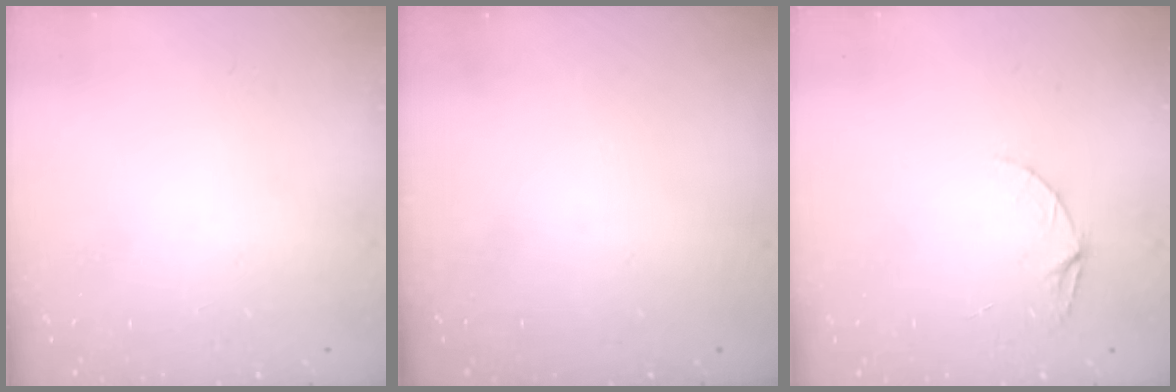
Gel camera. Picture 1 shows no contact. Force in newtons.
{"total": 0.0}
{"total": 5.0, "press": 5.0, "slide": 0.5}